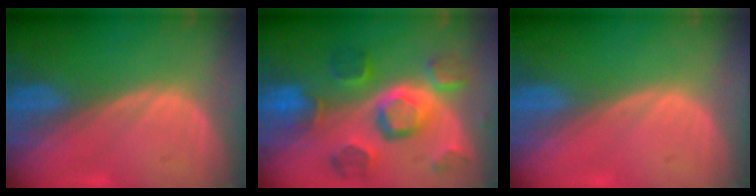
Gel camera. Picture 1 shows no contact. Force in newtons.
{"total": 11.4, "press": 10.0, "slide": 5.7}
{"total": 0.0}